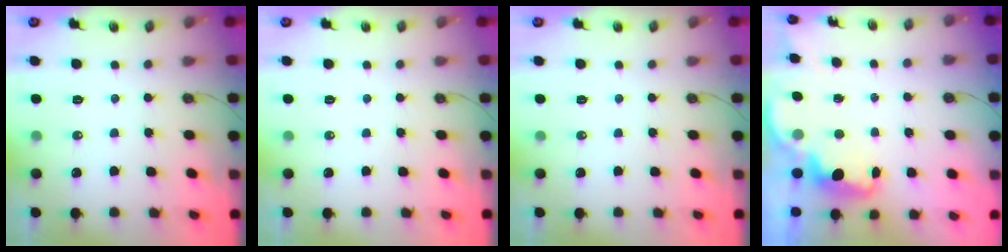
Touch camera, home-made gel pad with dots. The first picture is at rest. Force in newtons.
{"total": 0.0}
{"total": 0.0}
{"total": 2.3, "press": 2.3, "slide": 0.5}